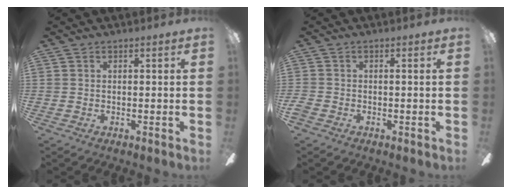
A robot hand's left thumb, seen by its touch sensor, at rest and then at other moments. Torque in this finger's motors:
{"motor_torque": [-1.02, 1.58, 0.50, -0.21, 0.14]}